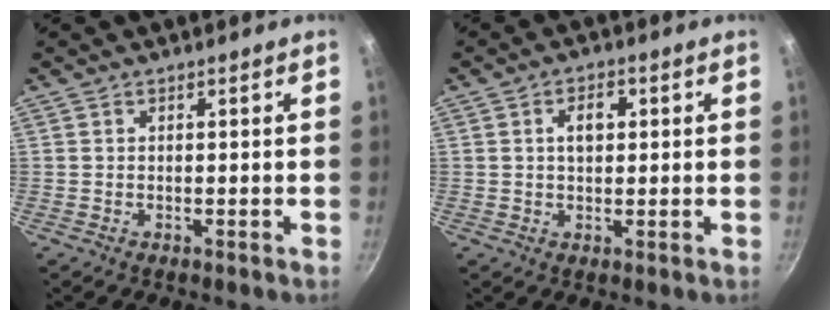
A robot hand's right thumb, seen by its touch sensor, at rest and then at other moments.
{"total": 4.1, "force": [0.9, 2.6, 3.1], "torque": [-0.033, 0.007, 0.011]}